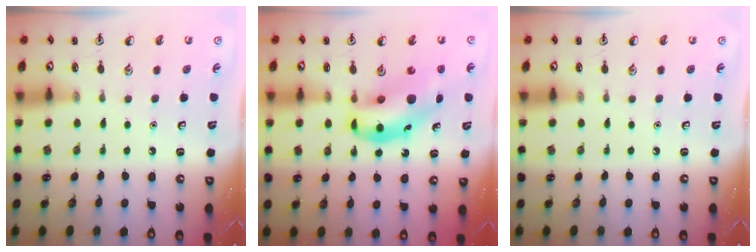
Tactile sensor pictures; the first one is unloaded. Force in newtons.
{"total": 10.7, "press": 10.4, "slide": 2.8}
{"total": 0.0}